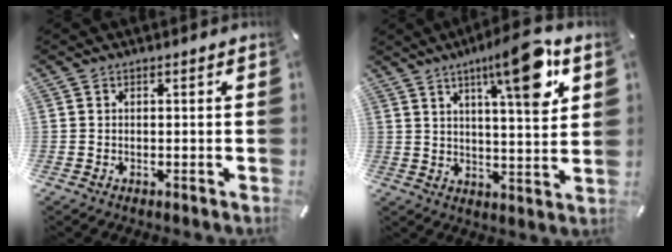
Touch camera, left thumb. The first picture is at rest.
{"total": 14.6, "force": [8.0, 3.4, 11.8], "torque": [-0.167, -0.043, 0.120]}